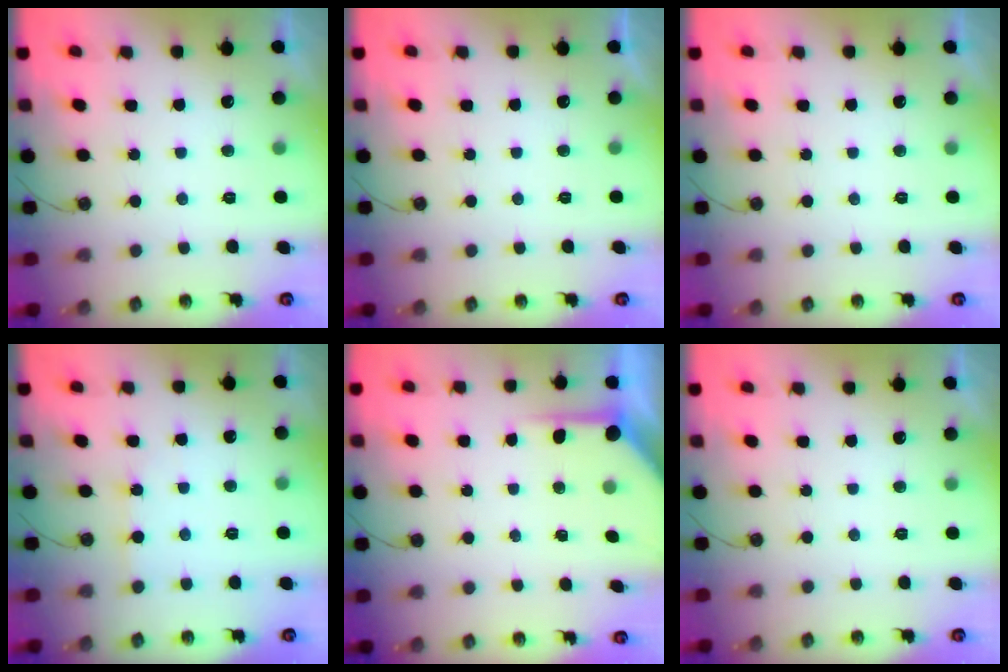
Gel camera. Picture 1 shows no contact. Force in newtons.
{"total": 0.0}
{"total": 0.0}
{"total": 3.4, "press": 3.4, "slide": 0.5}
{"total": 5.9, "press": 5.9, "slide": 0.2}
{"total": 0.0}